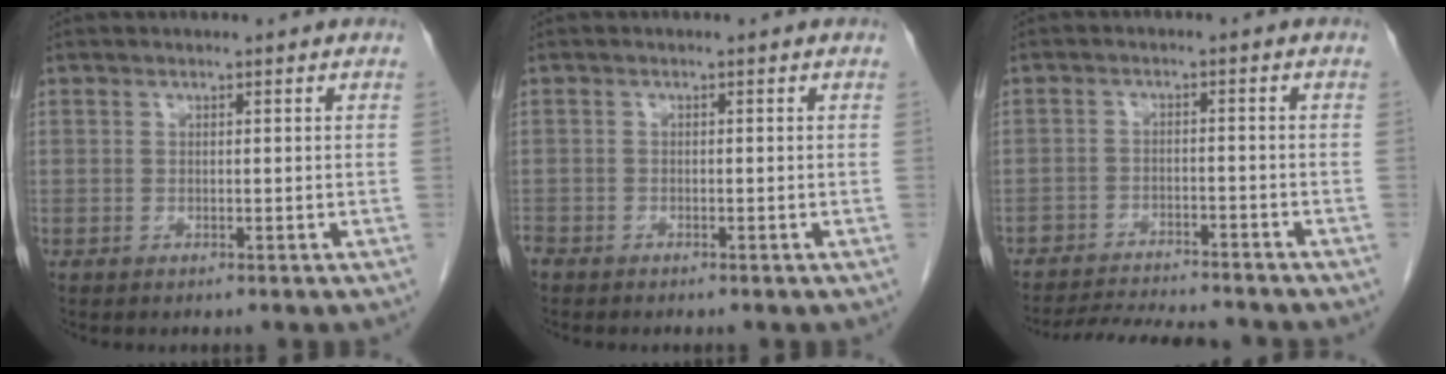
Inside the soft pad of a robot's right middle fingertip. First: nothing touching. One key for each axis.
{"total": 2.2, "fx": -1.8, "fy": 1.1, "fz": 0.5, "tx": -0.017, "ty": -0.003, "tz": -0.036}
{"total": 10.6, "fx": -10.0, "fy": 1.0, "fz": 3.4, "tx": -0.049, "ty": -0.008, "tz": -0.149}